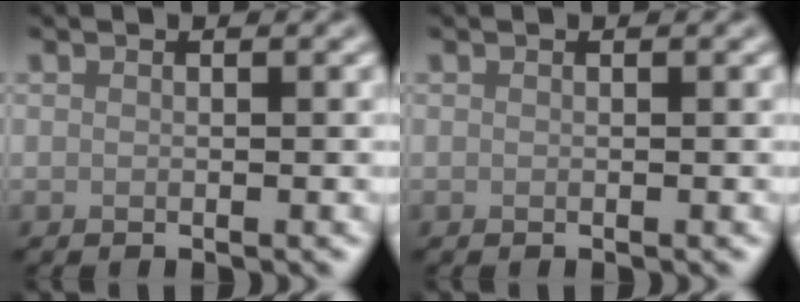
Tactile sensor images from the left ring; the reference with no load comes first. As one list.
[{"total": 0.0}]